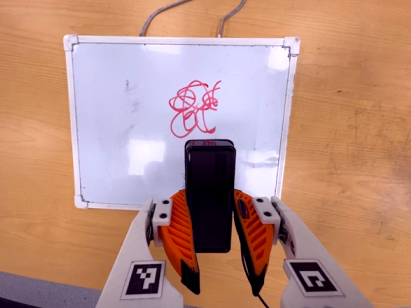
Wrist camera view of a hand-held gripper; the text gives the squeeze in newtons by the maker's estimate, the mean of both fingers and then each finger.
{"total": 7.3, "left": 5.3, "right": 9.3}